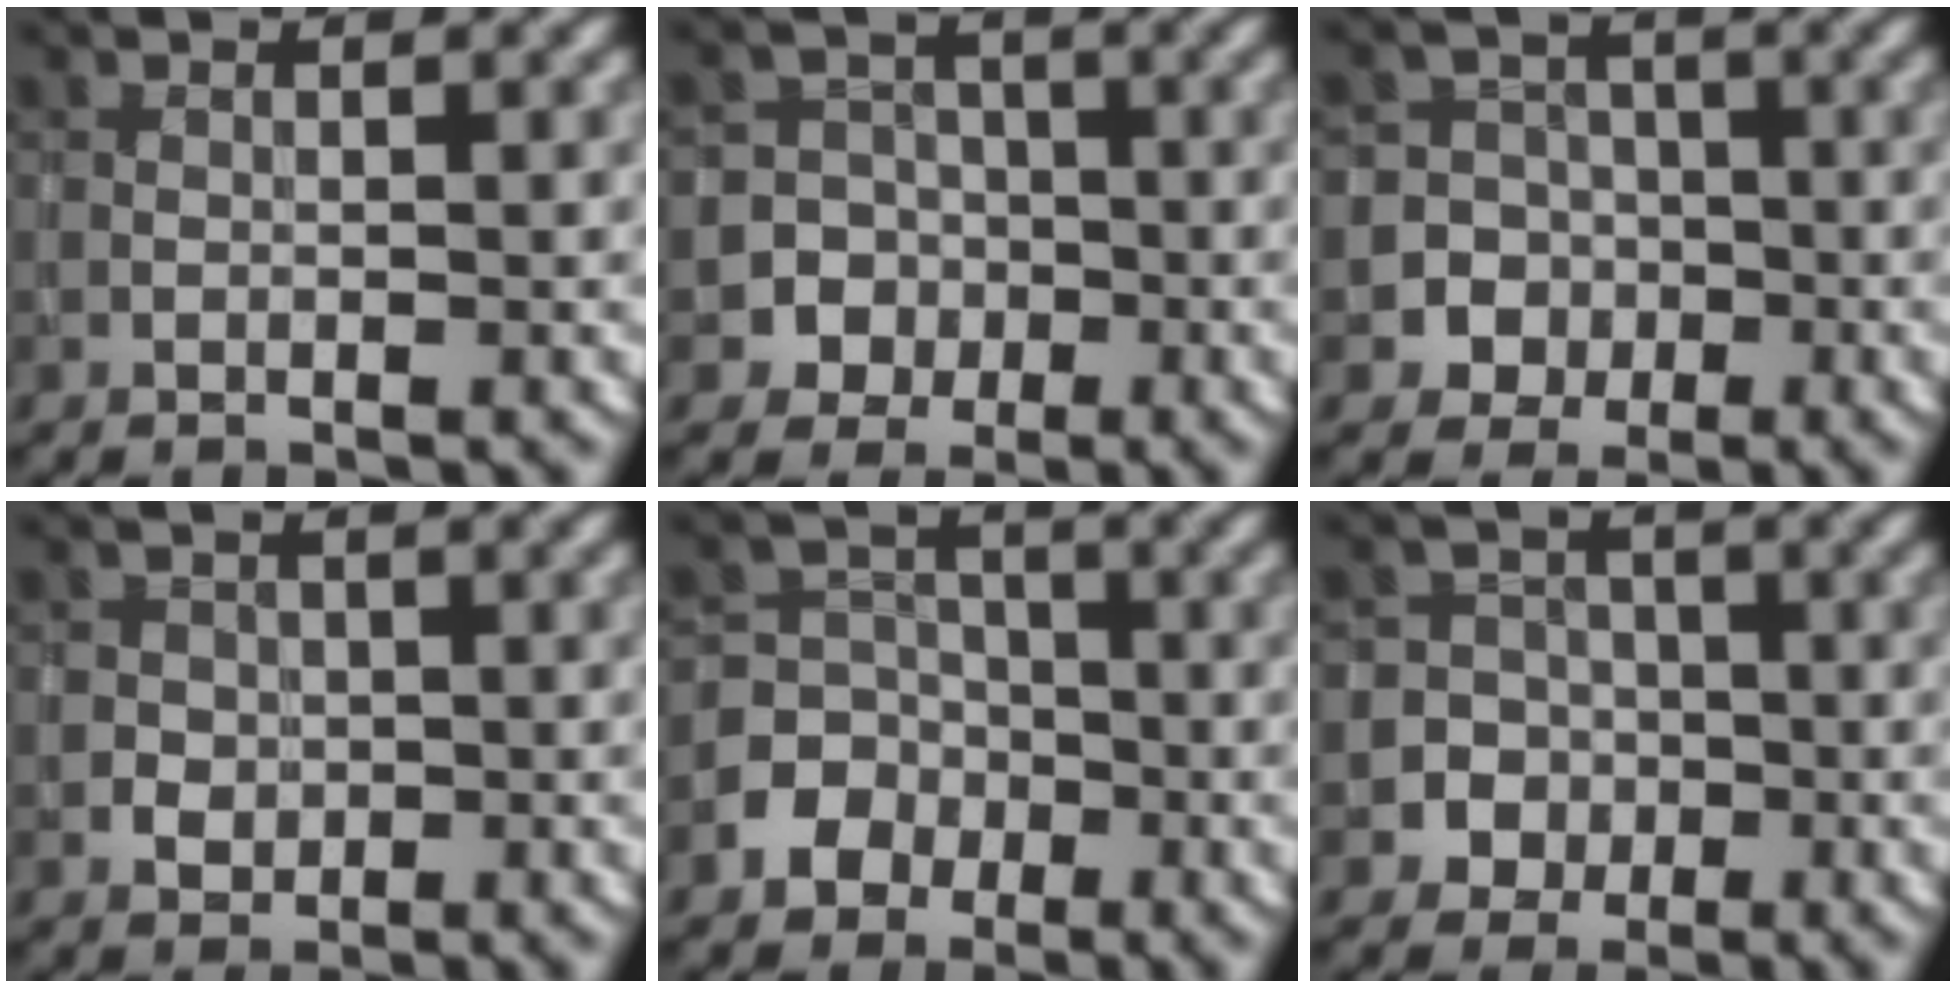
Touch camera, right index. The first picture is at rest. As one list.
[{"total": 7.0, "force": [-2.8, 6.5, 0.1], "torque": [0.021, -0.001, -0.066]}, {"total": 7.3, "force": [-2.7, 6.8, 0.3], "torque": [0.012, -0.001, -0.065]}, {"total": 1.9, "force": [-0.4, 1.8, 0.5], "torque": [0.010, 0.002, -0.015]}, {"total": 4.4, "force": [-1.9, 3.9, 0.9], "torque": [0.015, 0.004, -0.059]}, {"total": 6.4, "force": [-2.4, 5.9, 0.1], "torque": [0.020, 0.002, -0.059]}]